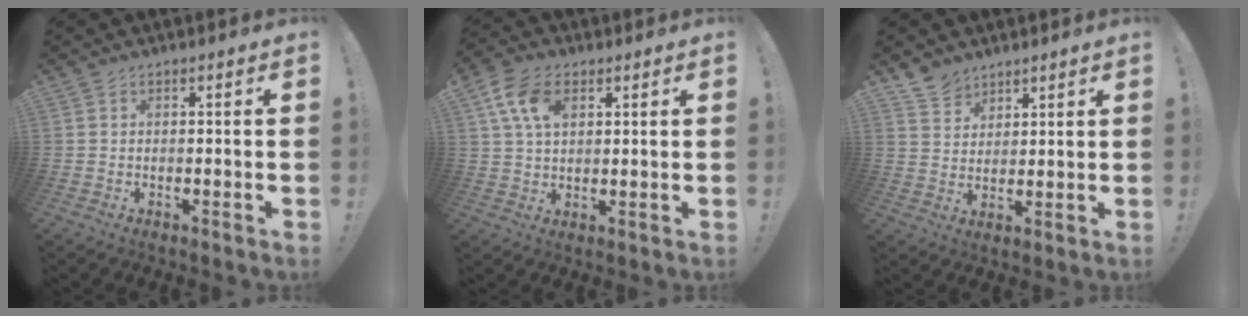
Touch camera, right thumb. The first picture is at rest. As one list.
[{"total": 11.0, "force": [4.4, 6.9, 7.5], "torque": [-0.147, 0.007, 0.086]}, {"total": 7.1, "force": [5.6, 4.2, 0.8], "torque": [-0.015, -0.042, 0.111]}]